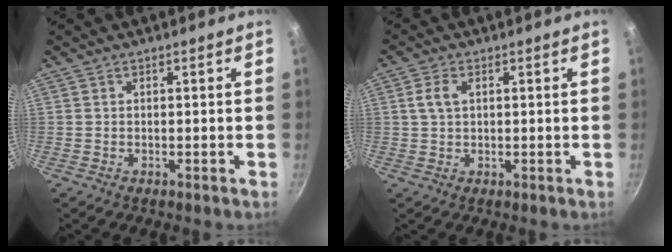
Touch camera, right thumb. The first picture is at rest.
{"total": 3.4, "force": [0.9, 2.0, 2.6], "torque": [-0.058, 0.005, 0.017]}